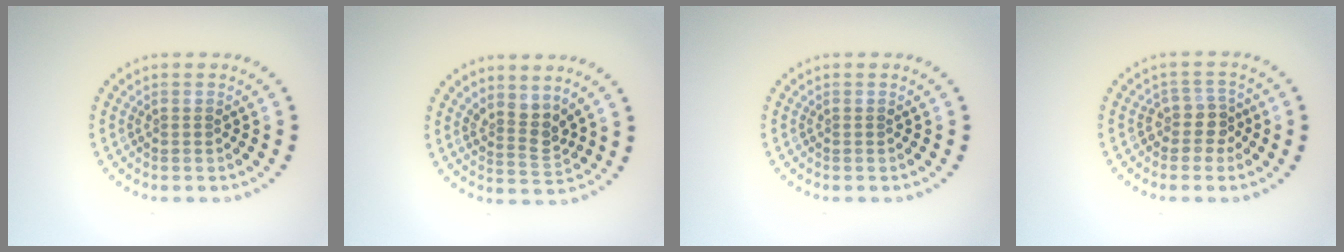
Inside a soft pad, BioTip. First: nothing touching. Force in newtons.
{"total": 2.5, "press": 1.8, "slide": 1.7}
{"total": 0.0}
{"total": 2.2, "press": 1.6, "slide": 1.5}